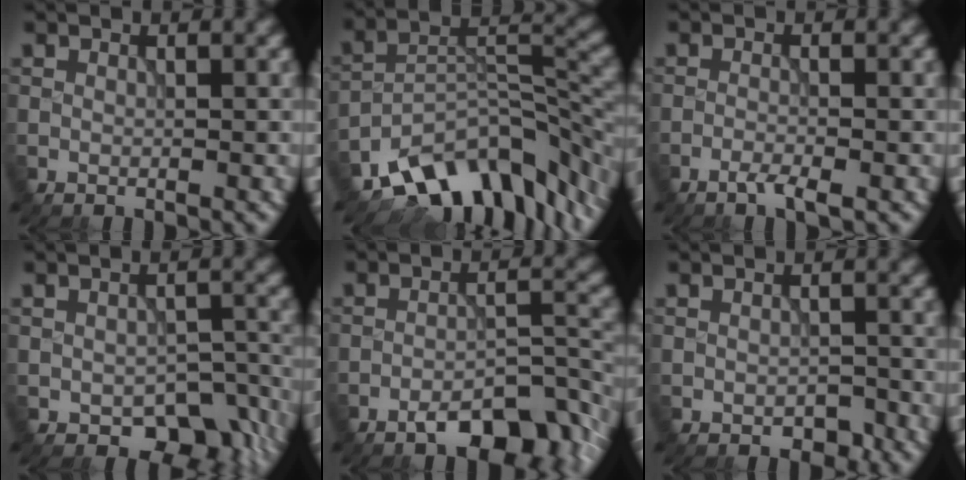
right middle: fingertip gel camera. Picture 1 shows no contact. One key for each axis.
{"total": 12.6, "fx": -9.1, "fy": 5.5, "fz": 6.7, "tx": -0.106, "ty": 0.002, "tz": -0.163}
{"total": 1.6, "fx": -1.1, "fy": 0.2, "fz": 1.2, "tx": -0.021, "ty": 0.000, "tz": -0.026}
{"total": 6.1, "fx": -3.1, "fy": 3.8, "fz": 3.7, "tx": -0.040, "ty": -0.021, "tz": -0.035}
{"total": 7.1, "fx": -4.9, "fy": 2.3, "fz": 4.6, "tx": -0.067, "ty": 0.008, "tz": -0.078}
{"total": 1.4, "fx": -0.9, "fy": 0.8, "fz": 0.7, "tx": -0.010, "ty": -0.002, "tz": -0.015}